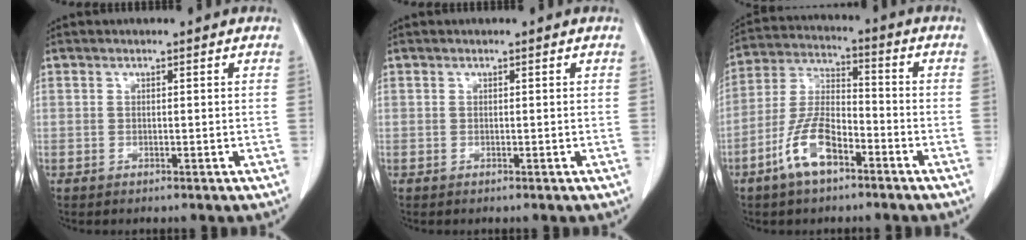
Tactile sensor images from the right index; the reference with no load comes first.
{"total": 0.0}
{"total": 9.9, "force": [-5.4, 3.7, 7.4], "torque": [-0.166, 0.006, -0.105]}